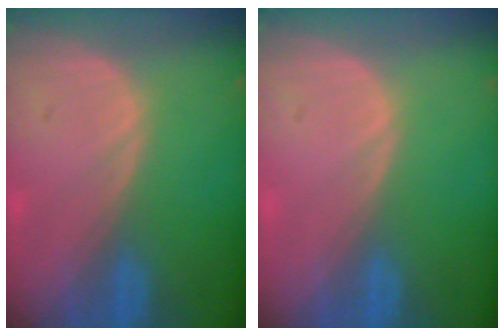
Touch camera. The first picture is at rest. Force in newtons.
{"total": 0.0}